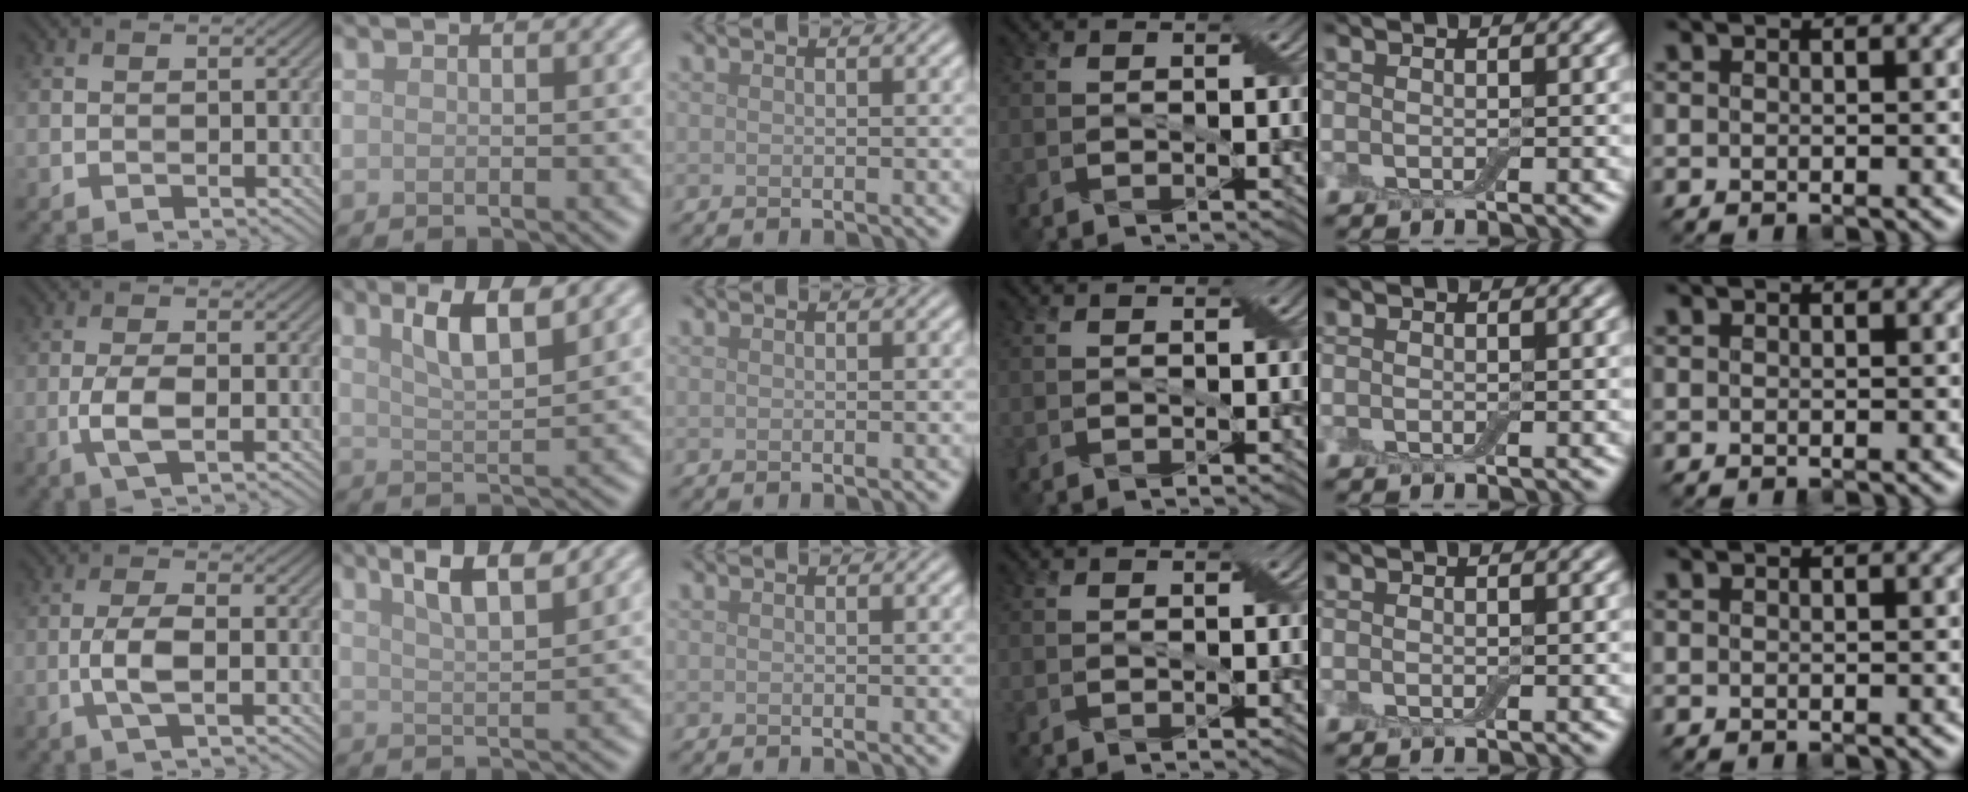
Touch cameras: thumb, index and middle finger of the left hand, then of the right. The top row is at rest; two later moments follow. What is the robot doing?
{"motion": "shake", "object": "box of matches"}